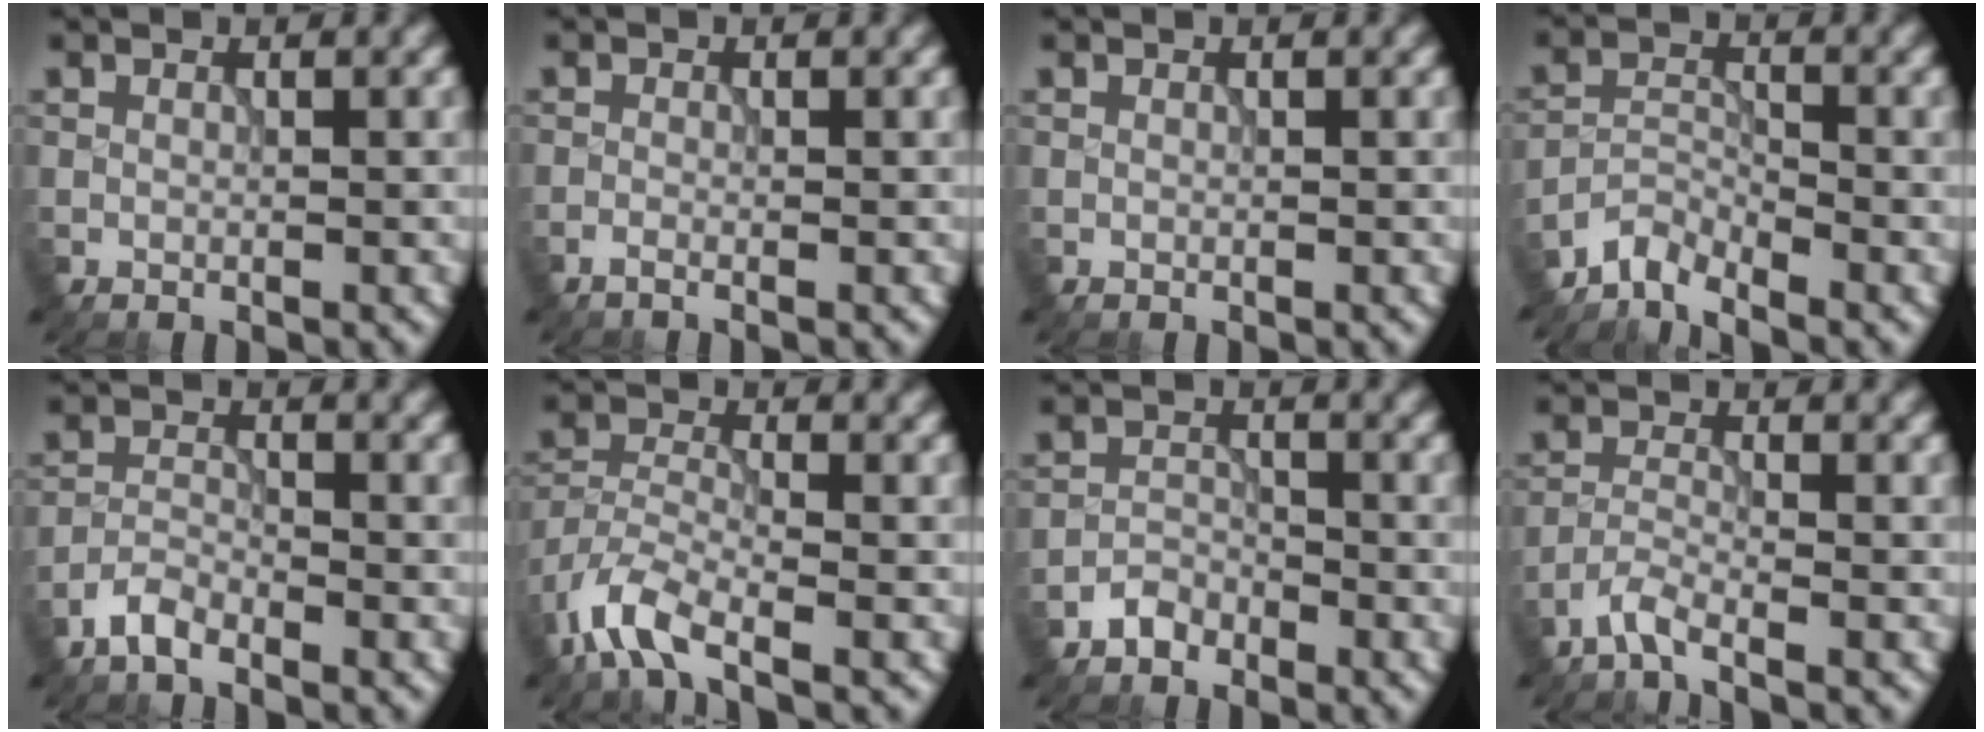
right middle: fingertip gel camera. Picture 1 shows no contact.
{"total": 0.9, "force": [-0.7, 0.0, 0.6], "torque": [-0.012, -0.002, -0.015]}
{"total": 0.0}
{"total": 2.9, "force": [-2.8, 0.5, 0.5], "torque": [-0.005, 0.001, -0.065]}
{"total": 2.5, "force": [-2.1, 0.8, 1.1], "torque": [-0.021, 0.003, -0.047]}
{"total": 5.5, "force": [-3.9, 1.7, 3.4], "torque": [-0.071, -0.007, -0.089]}
{"total": 1.9, "force": [-1.7, 0.9, 0.3], "torque": [0.002, 0.006, -0.034]}
{"total": 2.4, "force": [-2.0, 0.2, 1.3], "torque": [-0.029, -0.003, -0.051]}